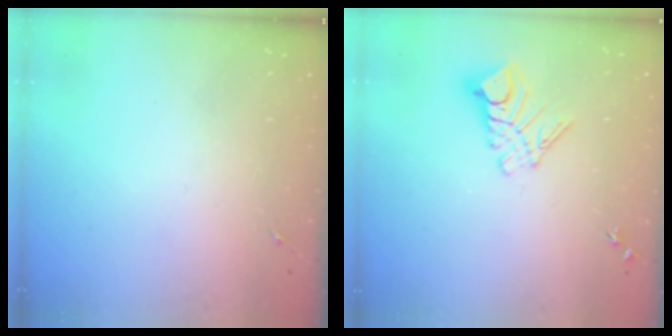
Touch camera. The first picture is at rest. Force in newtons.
{"total": 9.6, "press": 9.6, "slide": 1.0}